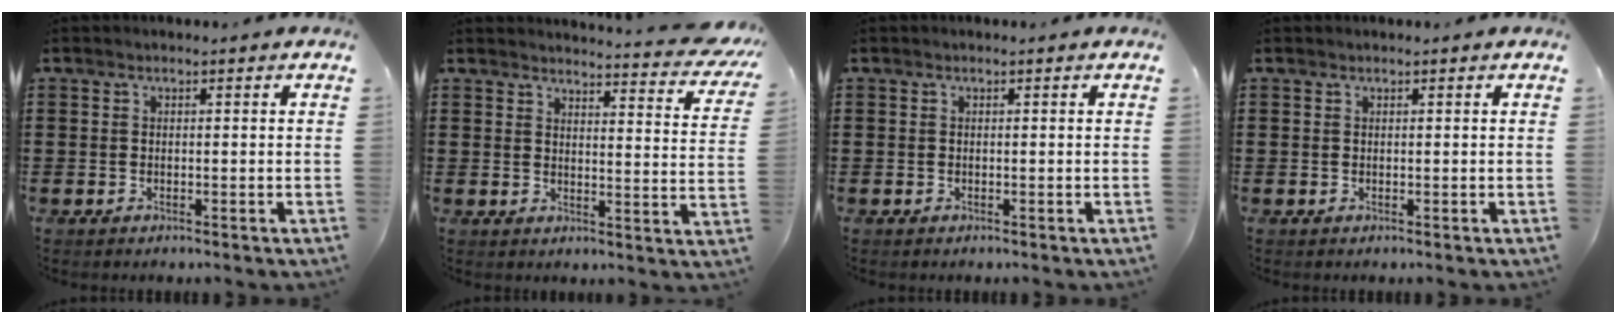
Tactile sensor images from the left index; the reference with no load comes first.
{"total": 4.1, "force": [3.9, 0.1, 1.4], "torque": [-0.028, -0.032, 0.063]}
{"total": 0.0}
{"total": 0.0}